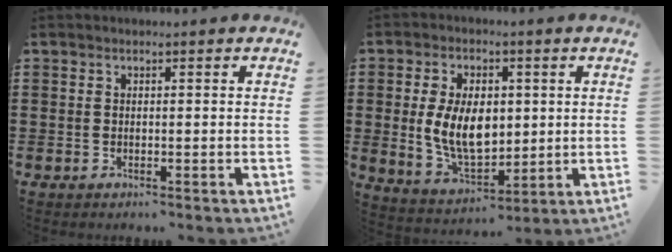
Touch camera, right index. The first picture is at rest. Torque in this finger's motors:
{"motor_torque": [2.14, 0.00, 0.82, 0.21]}